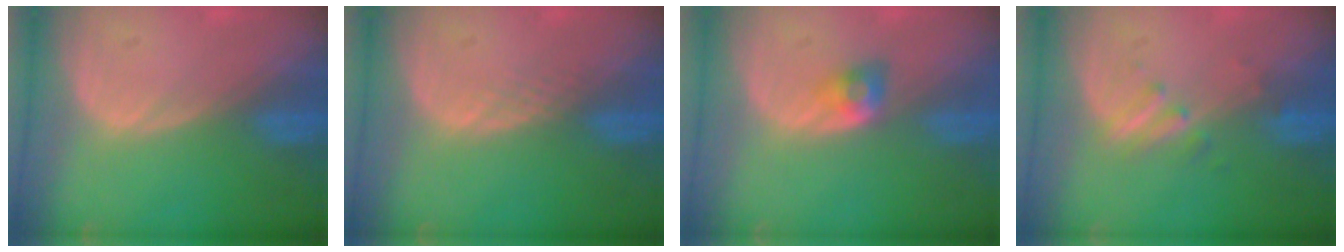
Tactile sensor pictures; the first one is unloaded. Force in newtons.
{"total": 1.3, "press": 1.2, "slide": 0.1}
{"total": 2.8, "press": 2.4, "slide": 1.4}
{"total": 2.3, "press": 2.3, "slide": 0.3}